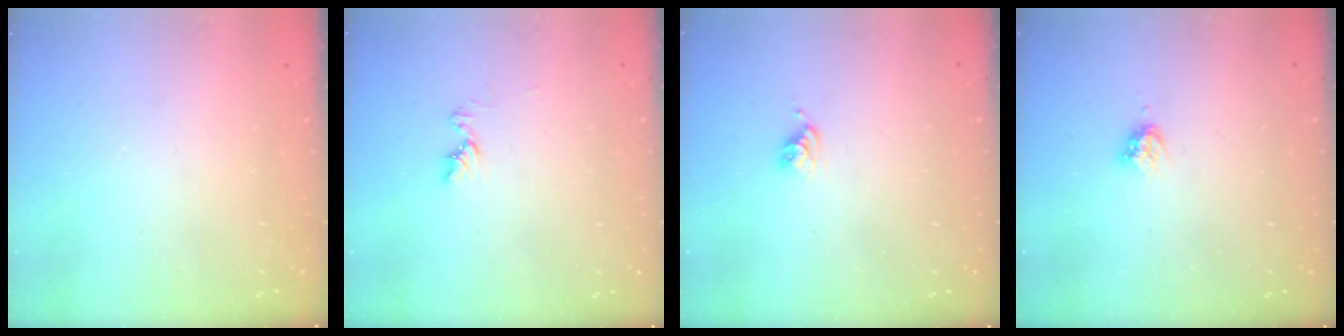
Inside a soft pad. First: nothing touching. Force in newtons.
{"total": 6.4, "press": 6.3, "slide": 0.7}
{"total": 3.7, "press": 3.7, "slide": 0.6}
{"total": 3.3, "press": 3.3, "slide": 0.4}